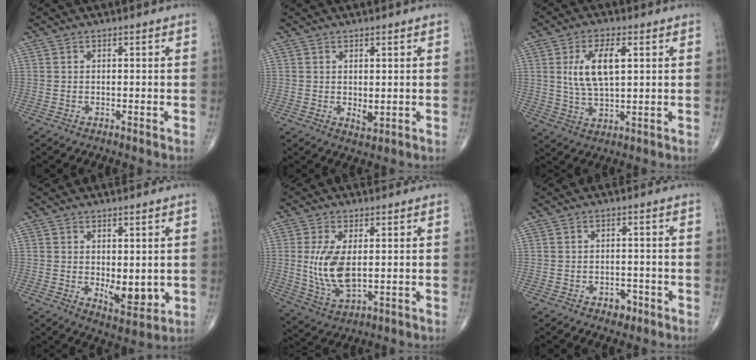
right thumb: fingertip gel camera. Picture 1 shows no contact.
{"total": 2.4, "force": [0.1, 1.3, 2.0], "torque": [-0.024, -0.008, 0.006]}
{"total": 9.2, "force": [2.4, 3.9, 8.0], "torque": [-0.152, -0.006, 0.047]}
{"total": 7.1, "force": [-0.2, 3.6, 6.1], "torque": [-0.064, -0.018, 0.010]}
{"total": 9.8, "force": [0.7, 4.7, 8.5], "torque": [-0.172, -0.016, 0.026]}
{"total": 2.6, "force": [-1.4, 1.7, 1.3], "torque": [-0.005, 0.009, -0.016]}